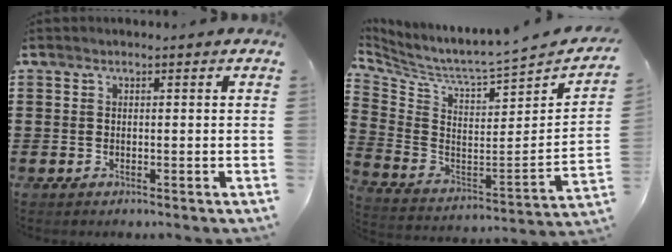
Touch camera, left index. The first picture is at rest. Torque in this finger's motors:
{"motor_torque": [0.09, 0.25, 0.01, 0.02]}